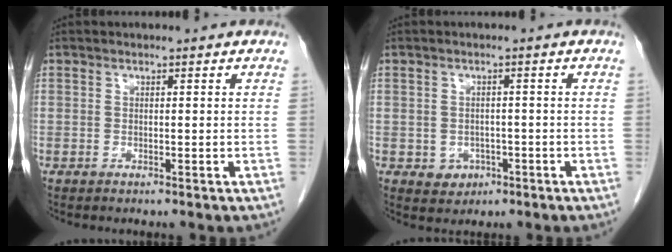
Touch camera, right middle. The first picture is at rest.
{"total": 2.7, "force": [-0.9, 2.3, 1.0], "torque": [-0.011, 0.004, -0.003]}